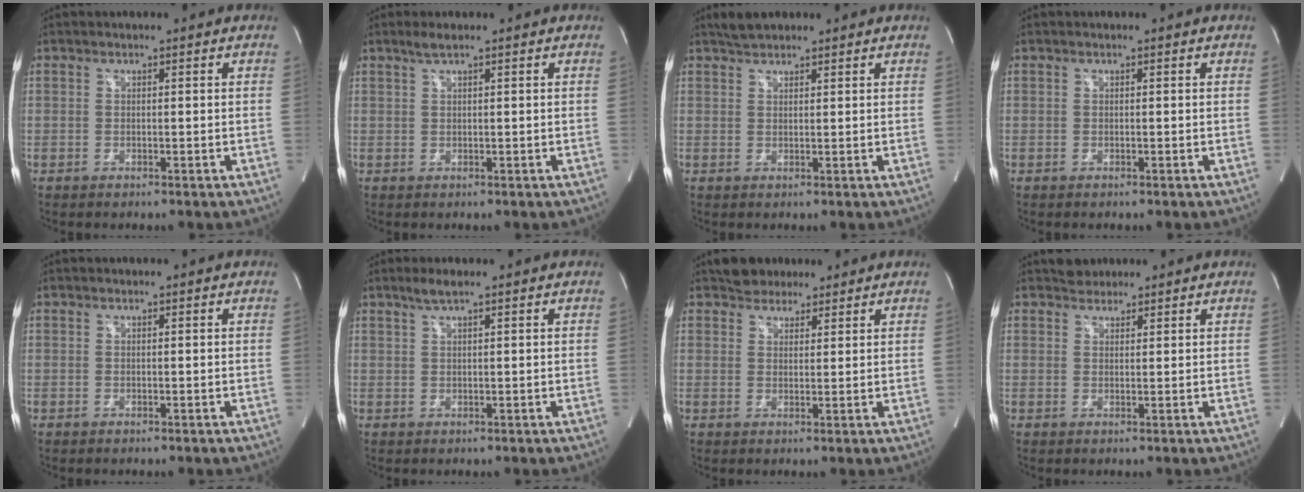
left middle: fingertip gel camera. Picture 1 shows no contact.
{"total": 1.6, "force": [1.2, 0.0, 1.1], "torque": [-0.029, 0.006, 0.026]}
{"total": 2.9, "force": [2.6, 1.0, 0.9], "torque": [-0.023, 0.012, 0.045]}
{"total": 0.0}
{"total": 0.0}
{"total": 2.3, "force": [1.6, 0.0, 1.5], "torque": [-0.038, 0.004, 0.034]}
{"total": 4.0, "force": [3.3, 2.2, 0.6], "torque": [-0.012, 0.014, 0.054]}
{"total": 2.1, "force": [1.9, 1.0, 0.0], "torque": [-0.002, 0.011, 0.030]}